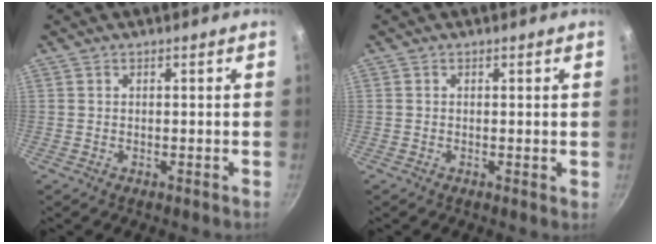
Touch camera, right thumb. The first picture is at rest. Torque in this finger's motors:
{"motor_torque": [-0.16, -0.08, -0.16, -0.20, 0.08]}